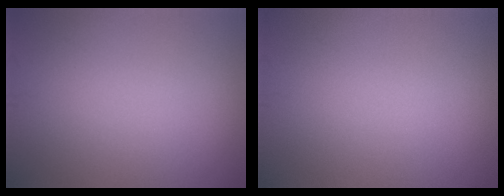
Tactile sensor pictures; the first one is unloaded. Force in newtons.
{"total": 0.0}